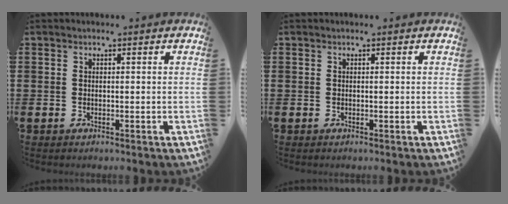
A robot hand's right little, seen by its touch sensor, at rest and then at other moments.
{"total": 0.0}